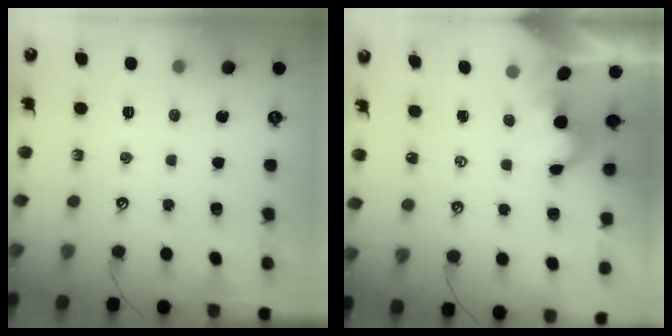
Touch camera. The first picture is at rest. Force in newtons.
{"total": 2.1, "press": 2.1, "slide": 0.2}